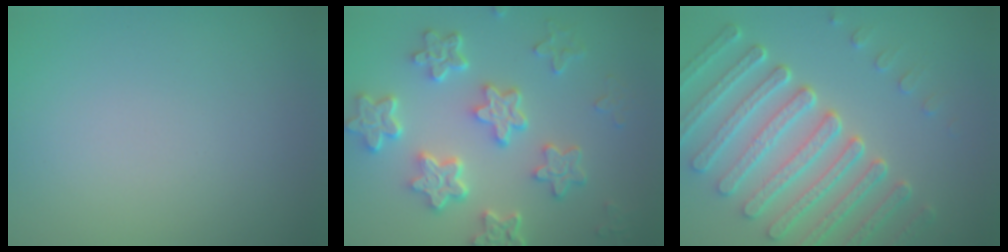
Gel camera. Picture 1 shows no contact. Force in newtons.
{"total": 6.4, "press": 4.9, "slide": 4.2}
{"total": 7.5, "press": 5.6, "slide": 4.9}